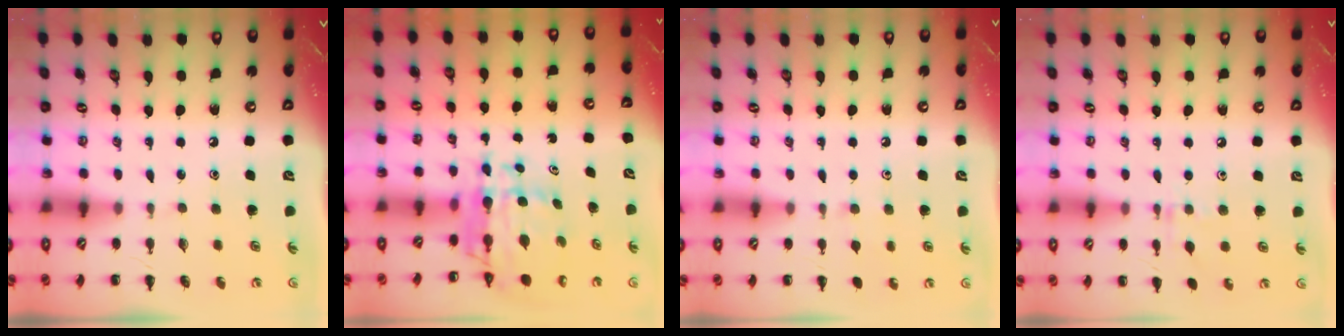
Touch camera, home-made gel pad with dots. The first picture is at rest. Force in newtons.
{"total": 8.8, "press": 8.3, "slide": 3.0}
{"total": 4.6, "press": 4.2, "slide": 1.8}
{"total": 6.7, "press": 6.3, "slide": 2.3}